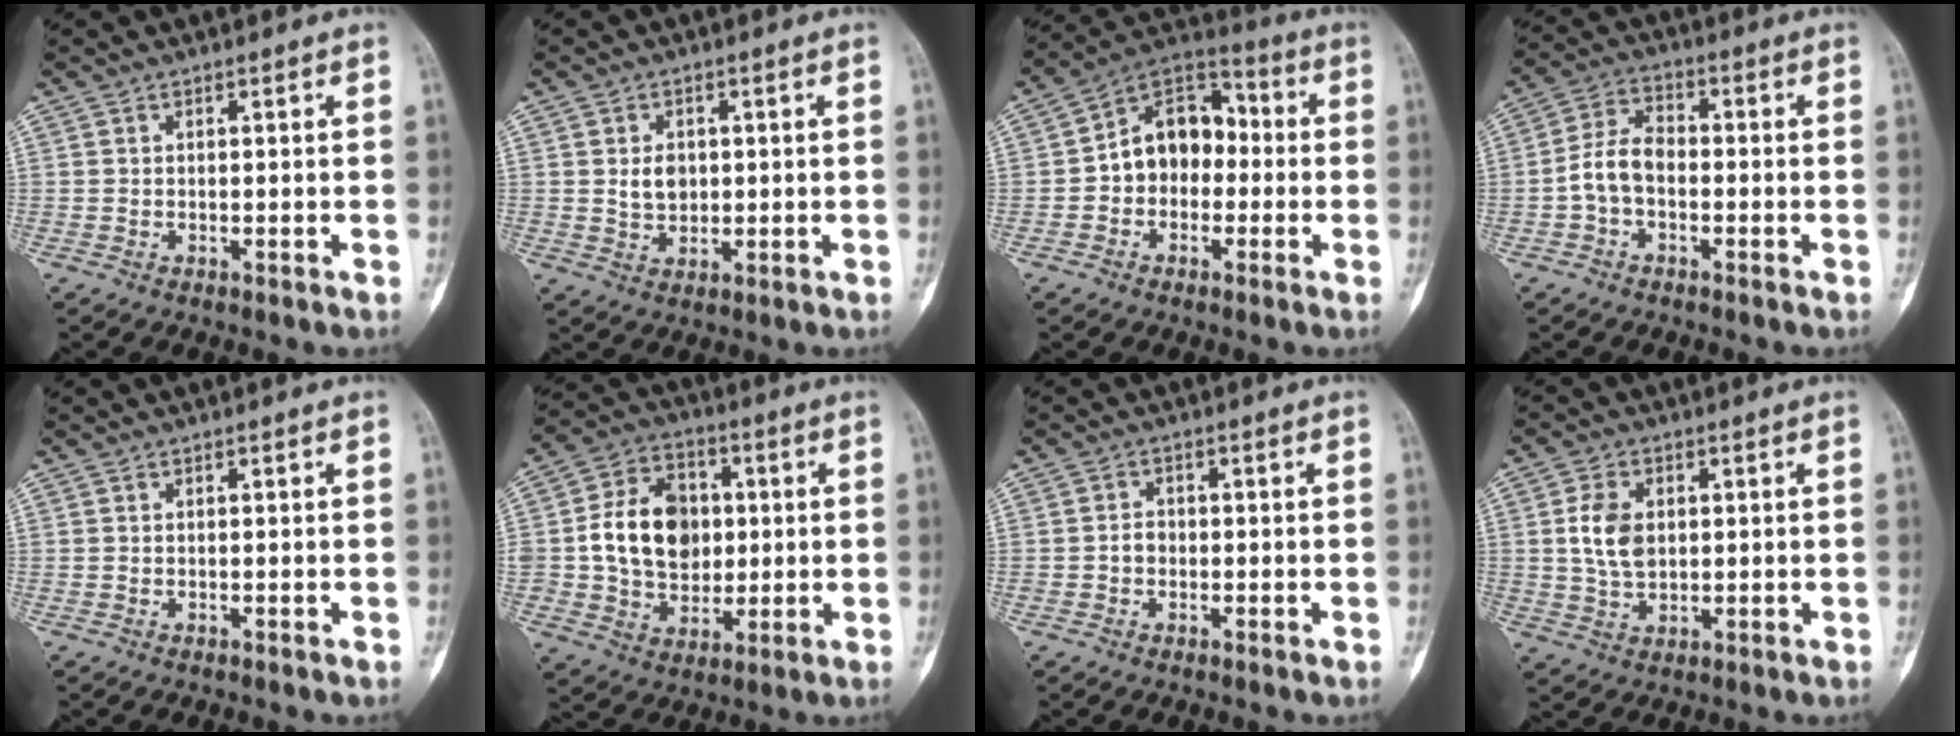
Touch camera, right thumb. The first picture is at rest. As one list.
[{"total": 4.2, "force": [0.6, 3.1, 2.7], "torque": [-0.032, -0.004, 0.015]}, {"total": 11.9, "force": [-0.6, 8.8, 8.0], "torque": [-0.086, 0.045, -0.028]}, {"total": 6.7, "force": [-1.6, 4.2, 4.9], "torque": [-0.092, 0.028, -0.041]}, {"total": 0.0}, {"total": 15.6, "force": [0.9, 12.0, 9.9], "torque": [-0.135, 0.013, 0.018]}, {"total": 2.1, "force": [-0.5, 1.7, 1.0], "torque": [-0.005, 0.008, -0.013]}, {"total": 6.9, "force": [1.0, 4.6, 5.1], "torque": [-0.088, -0.002, 0.019]}]